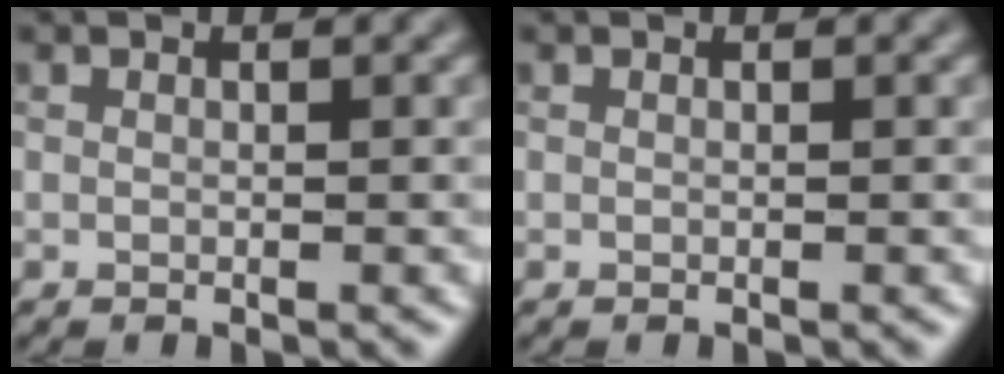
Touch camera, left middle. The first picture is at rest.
{"total": 0.0}